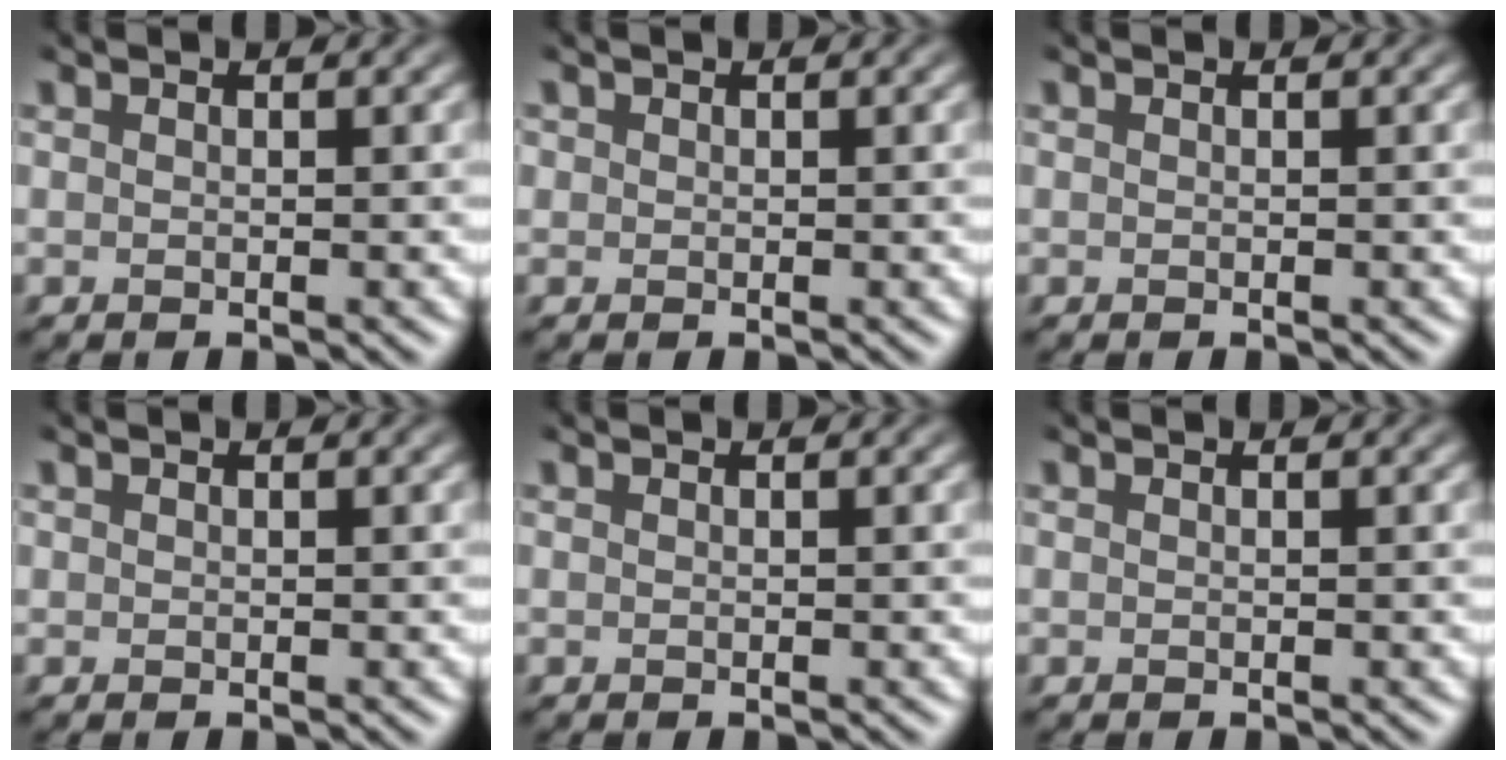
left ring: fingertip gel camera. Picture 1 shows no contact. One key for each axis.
{"total": 1.1, "fx": -0.5, "fy": -0.5, "fz": -0.9, "tx": 0.000, "ty": -0.004, "tz": 0.009}
{"total": 0.0}
{"total": 0.7, "fx": -0.3, "fy": -0.3, "fz": -0.6, "tx": 0.000, "ty": -0.002, "tz": 0.007}
{"total": 0.0}
{"total": 0.0}